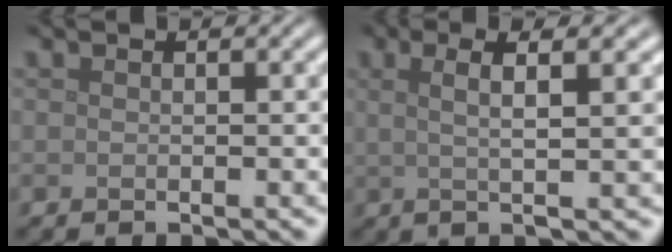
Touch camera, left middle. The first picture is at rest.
{"total": 4.9, "force": [1.4, 1.0, 4.6], "torque": [-0.072, 0.008, 0.020]}